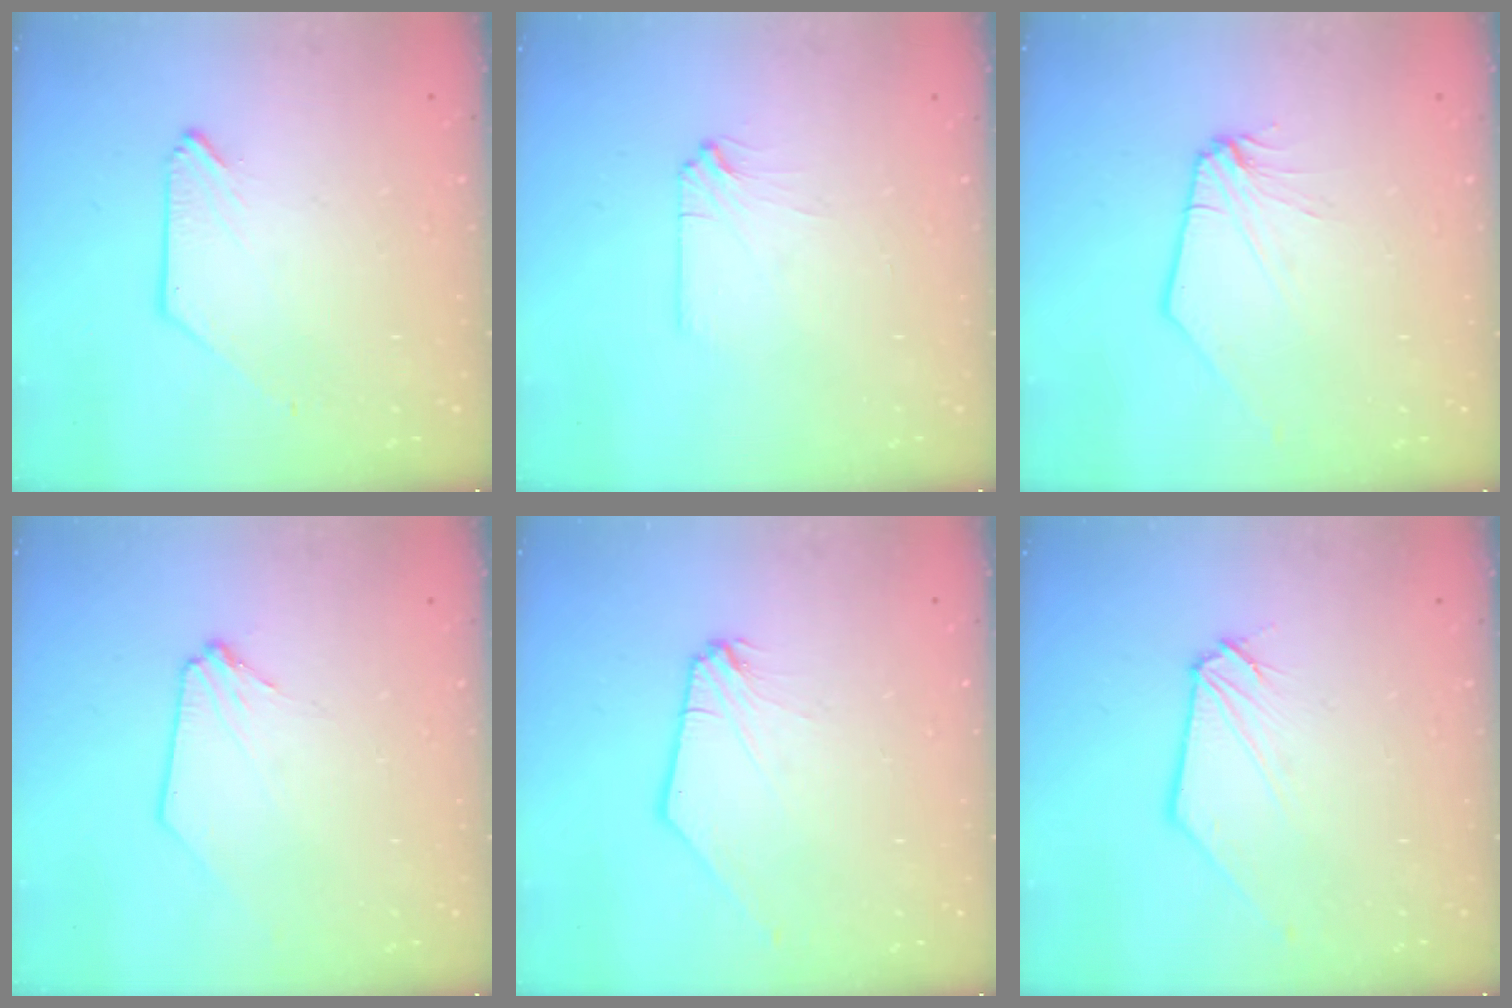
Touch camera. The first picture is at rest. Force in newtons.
{"total": 2.5, "press": 2.5, "slide": 0.4}
{"total": 0.0}
{"total": 0.7, "press": 0.7, "slide": 0.0}
{"total": 0.6, "press": 0.5, "slide": 0.1}
{"total": 0.5, "press": 0.5, "slide": 0.1}